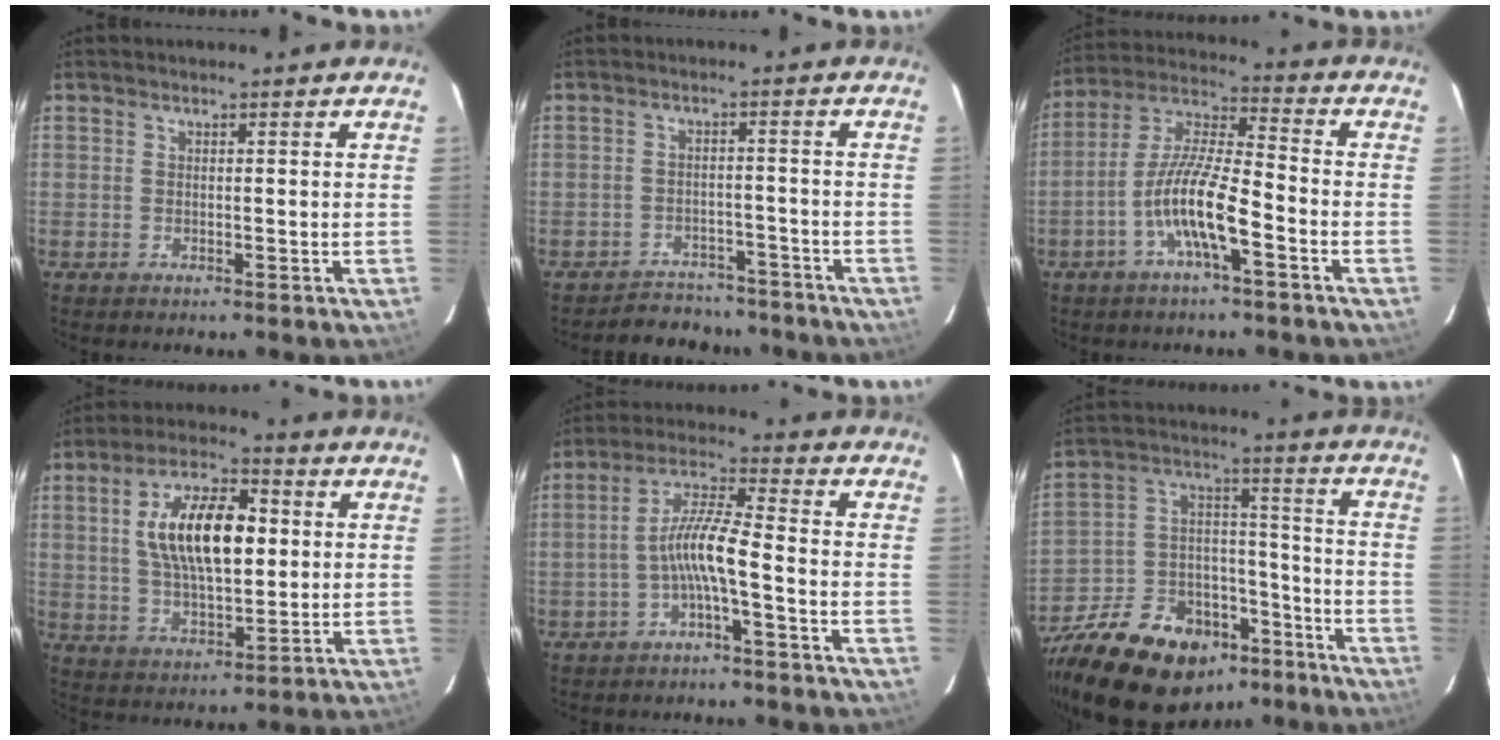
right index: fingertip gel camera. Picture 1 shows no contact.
{"total": 9.7, "force": [-8.6, 4.2, 1.4], "torque": [-0.037, 0.017, -0.108]}
{"total": 11.5, "force": [-4.9, 1.8, 10.3], "torque": [-0.209, 0.003, -0.096]}
{"total": 14.6, "force": [2.5, 6.6, 12.8], "torque": [-0.230, 0.018, 0.047]}
{"total": 7.0, "force": [-2.8, 0.3, 6.5], "torque": [-0.144, 0.016, -0.054]}
{"total": 25.8, "force": [-17.1, 14.5, 12.9], "torque": [-0.276, 0.027, -0.251]}